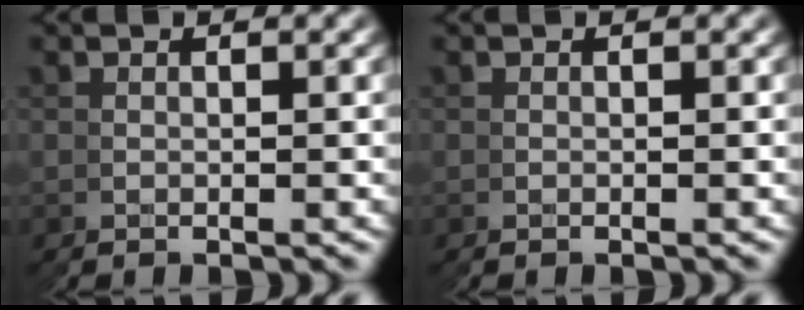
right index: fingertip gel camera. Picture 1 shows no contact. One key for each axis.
{"total": 0.0}